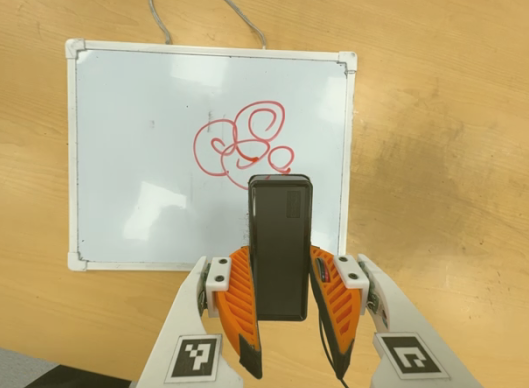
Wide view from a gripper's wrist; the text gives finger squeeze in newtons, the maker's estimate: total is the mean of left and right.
{"total": 4.5, "left": 3.1, "right": 5.9}